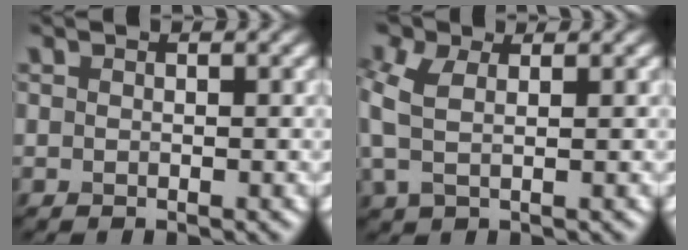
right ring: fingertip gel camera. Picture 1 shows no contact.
{"total": 4.2, "force": [0.9, 2.4, 3.4], "torque": [-0.097, 0.005, 0.010]}